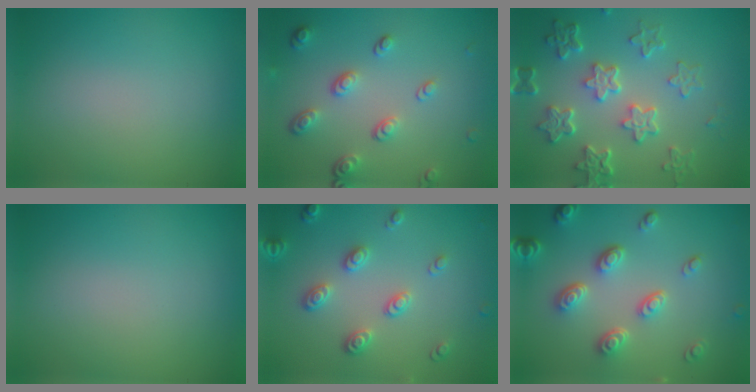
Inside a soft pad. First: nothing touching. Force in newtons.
{"total": 3.4, "press": 2.5, "slide": 2.3}
{"total": 5.8, "press": 4.5, "slide": 3.6}
{"total": 0.0}
{"total": 3.4, "press": 2.8, "slide": 1.9}
{"total": 4.5, "press": 3.6, "slide": 2.8}